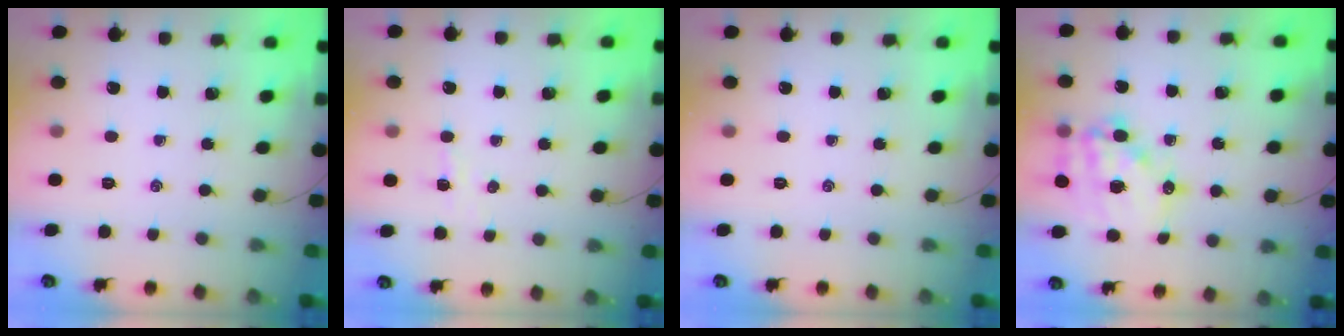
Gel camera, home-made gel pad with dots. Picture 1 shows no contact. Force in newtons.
{"total": 3.6, "press": 3.5, "slide": 0.9}
{"total": 0.0}
{"total": 15.2, "press": 14.8, "slide": 3.5}